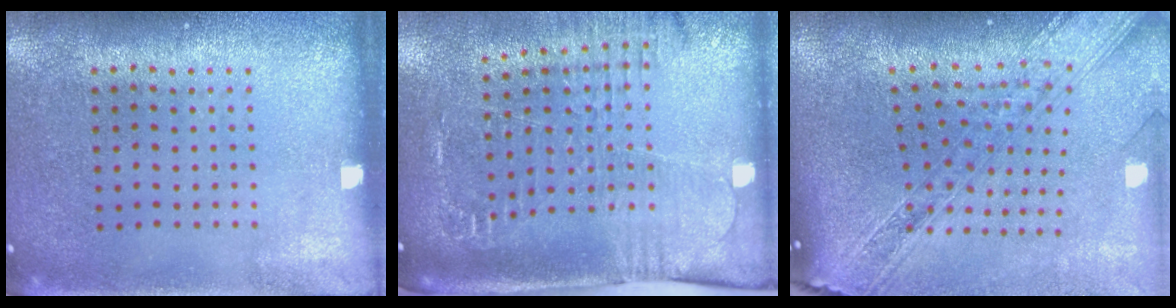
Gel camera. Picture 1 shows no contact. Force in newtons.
{"total": 2.1, "press": 1.9, "slide": 0.9}
{"total": 2.8, "press": 2.3, "slide": 1.7}